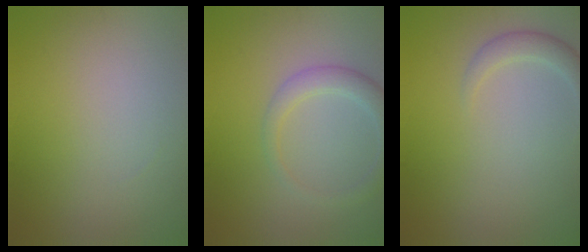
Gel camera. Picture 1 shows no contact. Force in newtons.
{"total": 2.5, "press": 2.5, "slide": 0.2}
{"total": 1.7, "press": 1.7, "slide": 0.1}